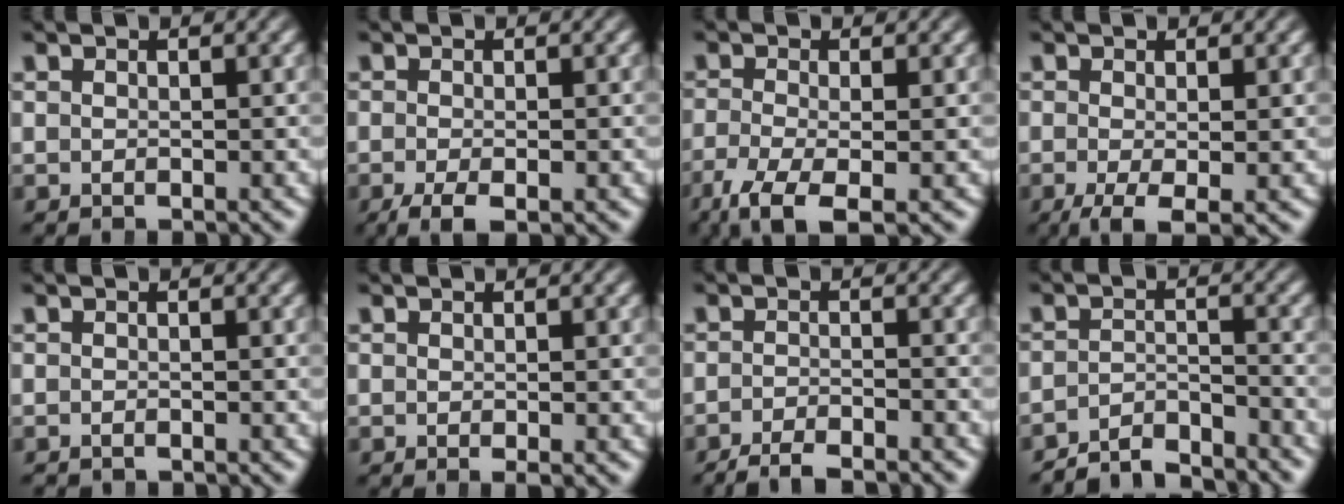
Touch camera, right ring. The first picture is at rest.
{"total": 3.0, "force": [-1.9, 1.3, 2.0], "torque": [-0.039, -0.017, -0.023]}
{"total": 5.7, "force": [-3.8, 2.0, 3.7], "torque": [-0.080, -0.037, -0.046]}
{"total": 4.0, "force": [-2.5, 1.5, 2.7], "torque": [-0.060, -0.030, -0.027]}
{"total": 1.0, "force": [-1.0, -0.1, 0.0], "torque": [-0.009, -0.009, -0.011]}
{"total": 0.9, "force": [-0.5, 0.0, 0.8], "torque": [-0.007, -0.001, -0.008]}
{"total": 3.7, "force": [-3.5, 0.8, 0.9], "torque": [-0.012, -0.007, -0.059]}
{"total": 4.6, "force": [-4.3, 0.9, 1.1], "torque": [-0.010, -0.012, -0.076]}